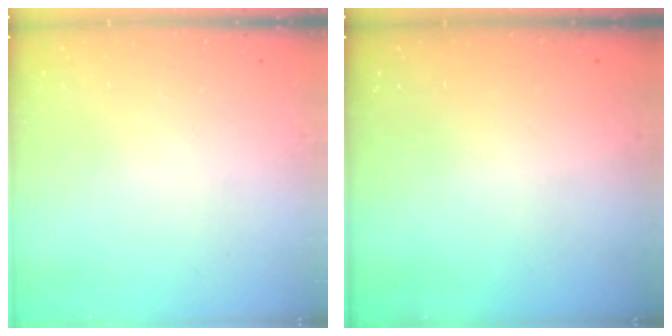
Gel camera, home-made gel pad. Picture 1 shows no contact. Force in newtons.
{"total": 0.0}